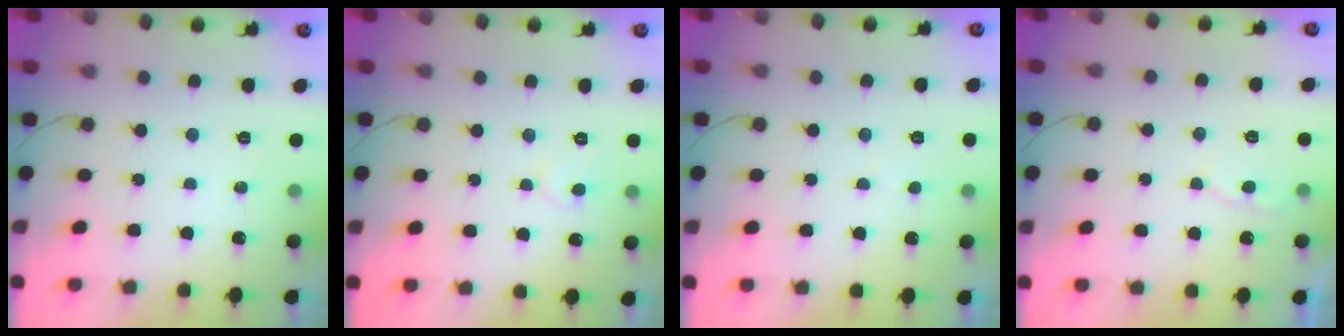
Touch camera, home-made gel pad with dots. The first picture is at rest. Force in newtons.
{"total": 5.0, "press": 4.9, "slide": 0.5}
{"total": 1.6, "press": 1.6, "slide": 0.2}
{"total": 4.1, "press": 4.1, "slide": 0.5}